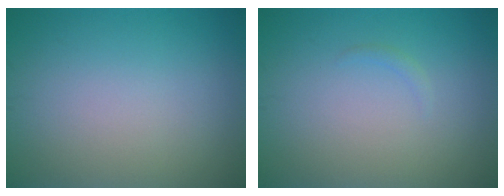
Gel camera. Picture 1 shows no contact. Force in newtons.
{"total": 0.5, "press": 0.5, "slide": 0.1}